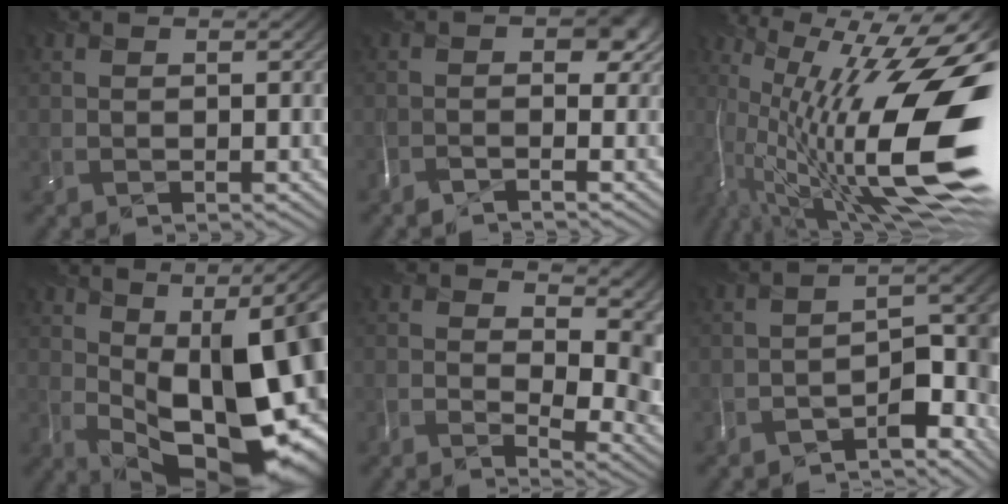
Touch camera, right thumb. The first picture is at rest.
{"total": 2.1, "force": [-1.6, 0.4, 1.4], "torque": [-0.015, -0.003, -0.036]}
{"total": 20.1, "force": [-1.9, 5.8, 19.1], "torque": [-0.308, 0.008, -0.032]}
{"total": 16.0, "force": [-0.3, 5.9, 14.9], "torque": [-0.214, -0.018, 0.020]}
{"total": 9.5, "force": [0.0, 4.5, 8.3], "torque": [-0.142, -0.026, 0.022]}
{"total": 7.7, "force": [-7.0, 0.8, 3.1], "torque": [-0.026, 0.008, -0.114]}